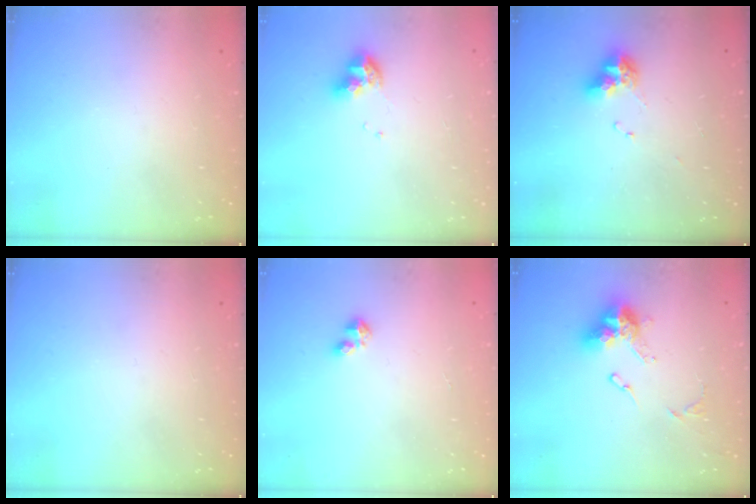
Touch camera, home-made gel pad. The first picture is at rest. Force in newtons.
{"total": 8.6, "press": 8.5, "slide": 0.9}
{"total": 9.0, "press": 8.9, "slide": 0.9}
{"total": 0.0}
{"total": 2.9, "press": 2.9, "slide": 0.5}
{"total": 12.3, "press": 12.3, "slide": 1.2}